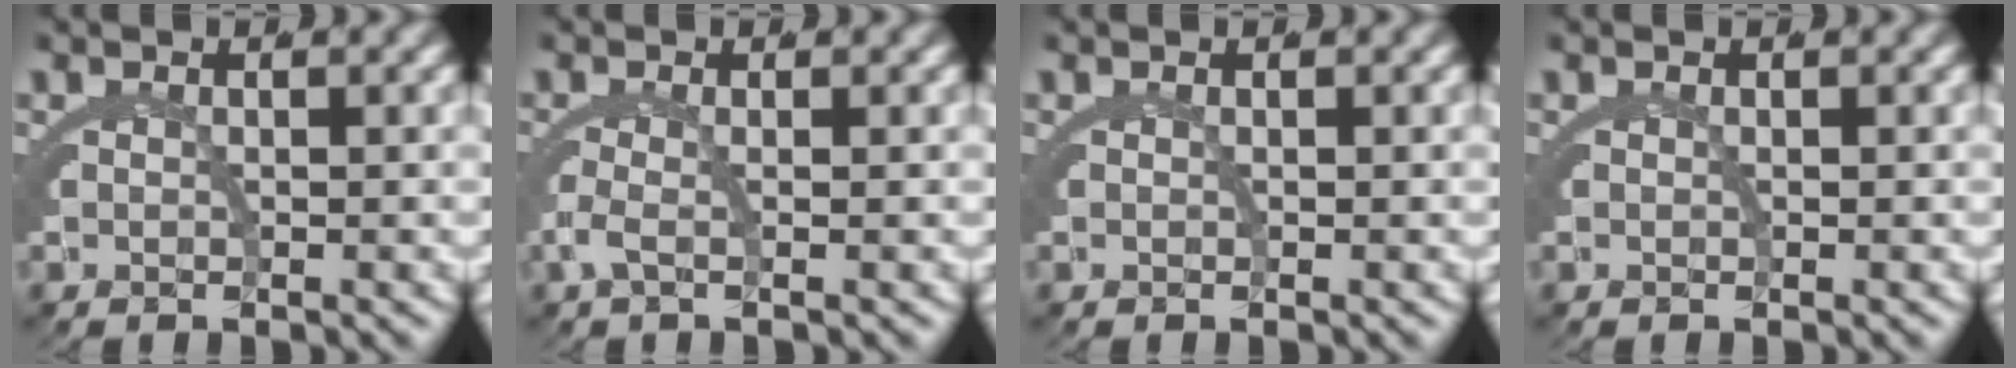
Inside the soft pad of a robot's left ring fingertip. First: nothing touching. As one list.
[{"total": 1.6, "force": [-0.2, 0.0, 1.5], "torque": [-0.045, -0.011, -0.001]}, {"total": 0.0}, {"total": 0.0}]